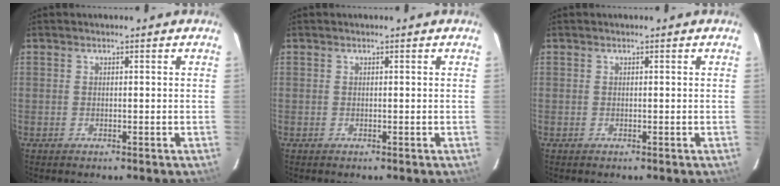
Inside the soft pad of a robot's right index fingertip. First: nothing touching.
{"total": 0.0}
{"total": 0.0}